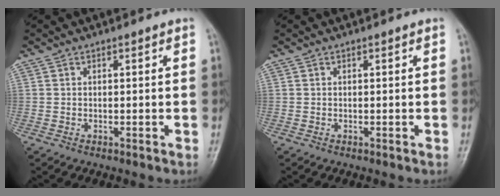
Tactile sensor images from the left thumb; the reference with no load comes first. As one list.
[{"total": 0.0}]